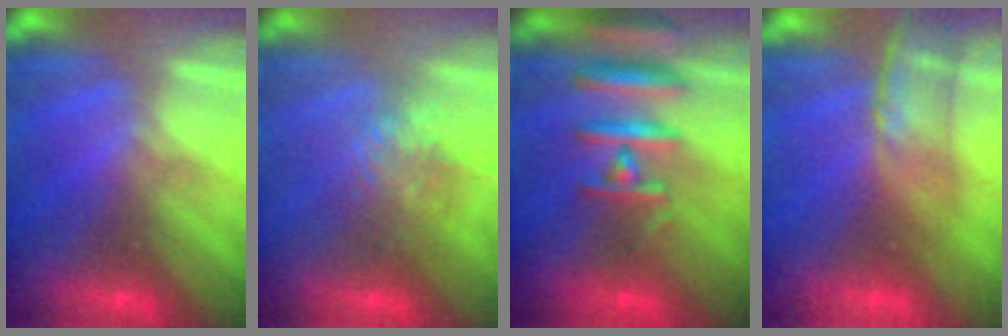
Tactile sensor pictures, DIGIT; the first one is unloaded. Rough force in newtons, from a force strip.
{"total": 4.5}
{"total": 7.5}
{"total": 3.0}